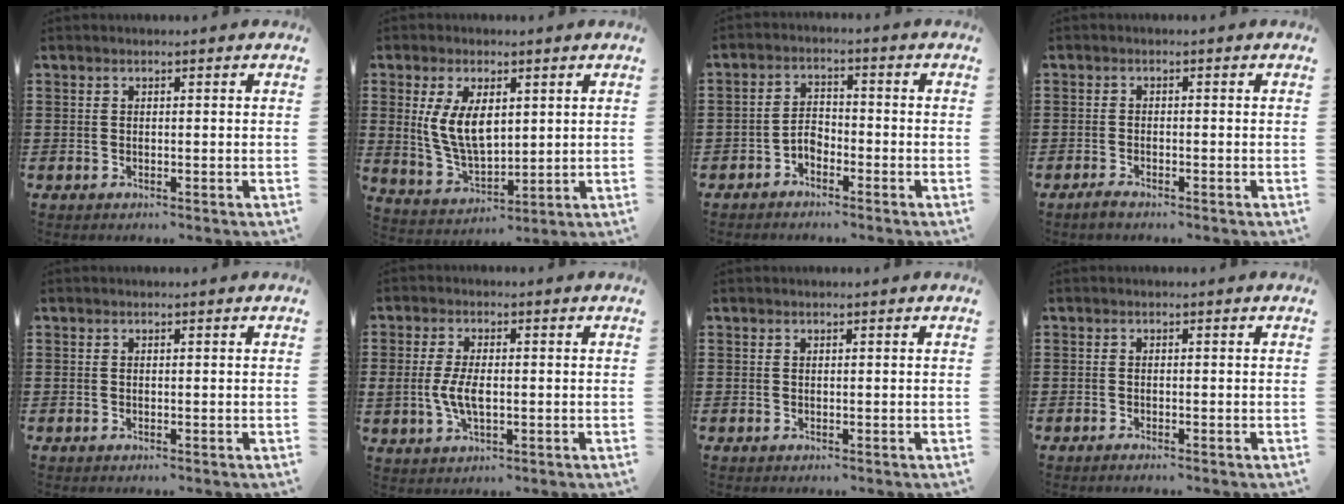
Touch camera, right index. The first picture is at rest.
{"total": 8.0, "force": [1.8, 4.4, 6.5], "torque": [-0.146, 0.007, 0.029]}
{"total": 2.6, "force": [-1.9, 1.4, 1.2], "torque": [-0.036, 0.002, -0.041]}
{"total": 1.0, "force": [-0.9, 0.1, 0.5], "torque": [-0.013, -0.006, -0.015]}
{"total": 0.0}
{"total": 5.1, "force": [-0.5, 2.4, 4.5], "torque": [-0.104, -0.002, -0.015]}
{"total": 0.0}
{"total": 0.6, "force": [-0.6, 0.0, 0.1], "torque": [-0.003, -0.002, -0.012]}